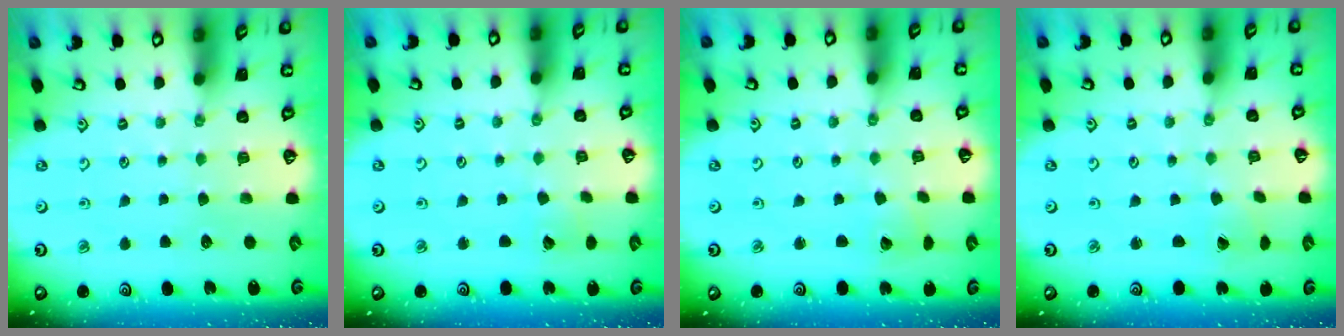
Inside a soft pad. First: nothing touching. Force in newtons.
{"total": 3.2, "press": 3.2, "slide": 0.4}
{"total": 2.3, "press": 2.3, "slide": 0.3}
{"total": 0.6, "press": 0.3, "slide": 0.5}